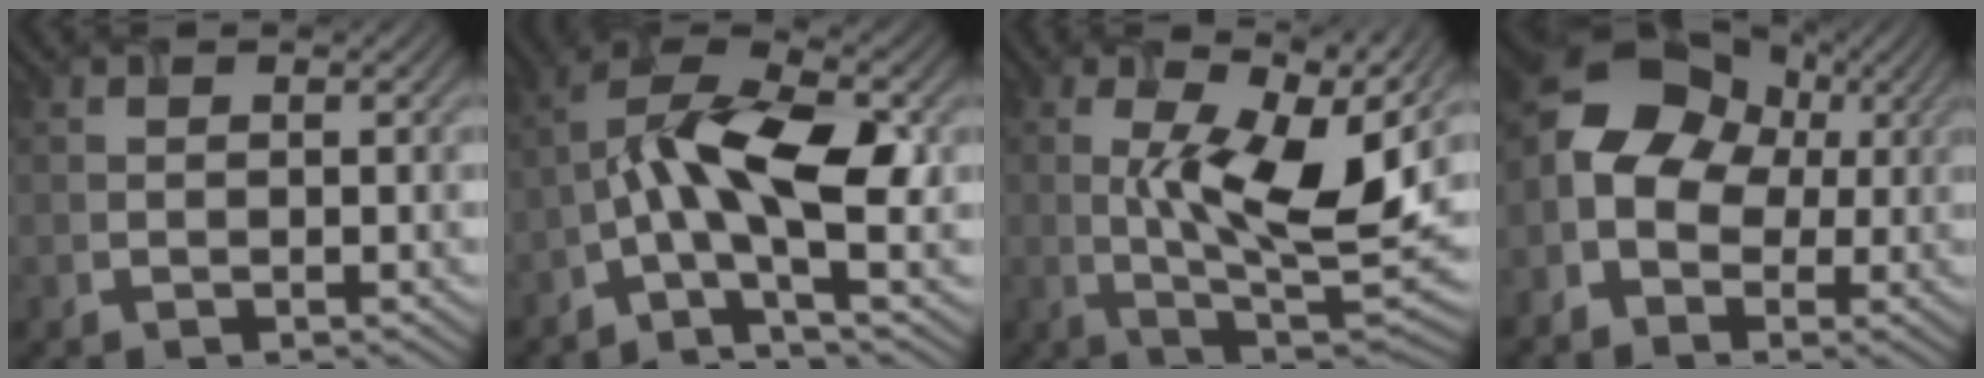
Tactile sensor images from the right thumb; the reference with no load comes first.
{"total": 9.7, "force": [-1.3, 3.1, 9.1], "torque": [-0.171, 0.015, -0.039]}
{"total": 13.1, "force": [2.6, 4.8, 11.9], "torque": [-0.198, -0.016, 0.038]}
{"total": 9.1, "force": [-0.5, 7.3, 5.5], "torque": [-0.108, 0.004, -0.025]}